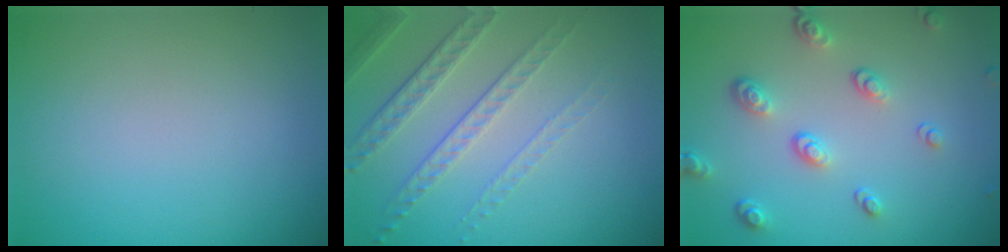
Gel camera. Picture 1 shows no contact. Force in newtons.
{"total": 4.6, "press": 3.1, "slide": 3.4}
{"total": 3.4, "press": 2.6, "slide": 2.2}